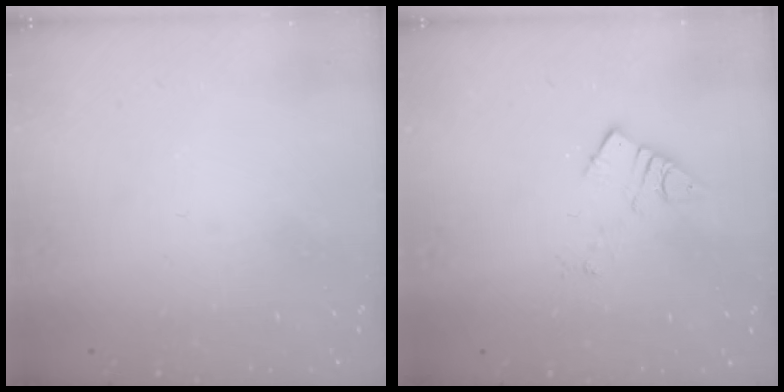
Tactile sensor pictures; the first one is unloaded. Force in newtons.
{"total": 4.5, "press": 4.5, "slide": 0.4}